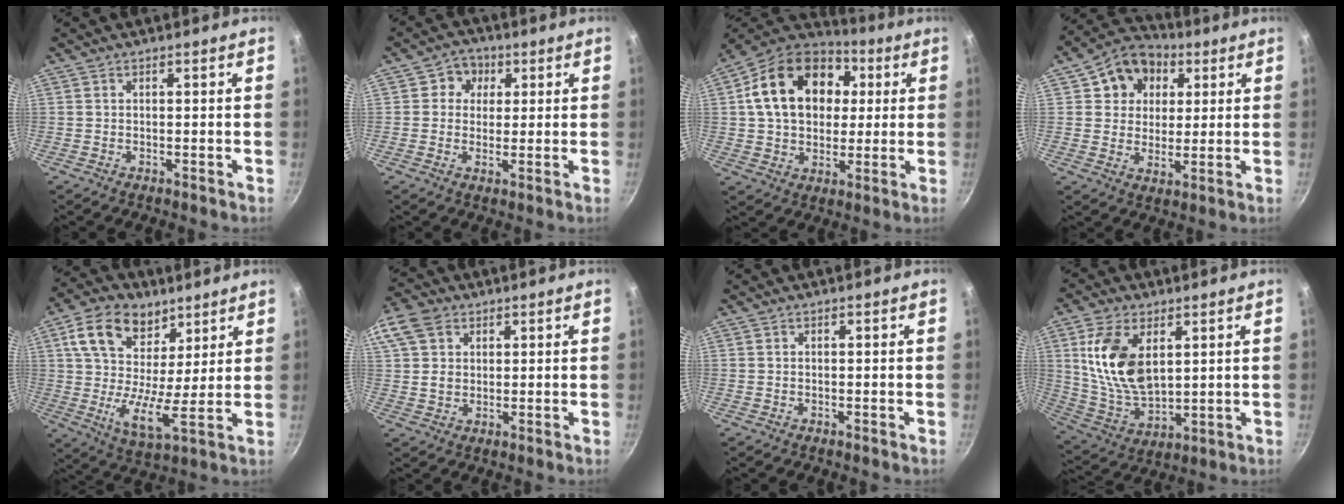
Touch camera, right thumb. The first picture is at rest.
{"total": 5.2, "force": [1.6, 4.7, 1.6], "torque": [0.013, -0.004, 0.015]}
{"total": 20.9, "force": [4.6, 15.4, 13.4], "torque": [-0.209, 0.022, 0.069]}
{"total": 11.8, "force": [4.3, 9.6, 5.3], "torque": [-0.057, -0.001, 0.061]}
{"total": 15.3, "force": [7.3, 9.2, 9.8], "torque": [-0.152, -0.030, 0.122]}
{"total": 10.7, "force": [4.5, 8.0, 5.5], "torque": [-0.108, 0.002, 0.079]}
{"total": 0.0}
{"total": 15.1, "force": [4.4, 8.6, 11.6], "torque": [-0.209, -0.029, 0.098]}